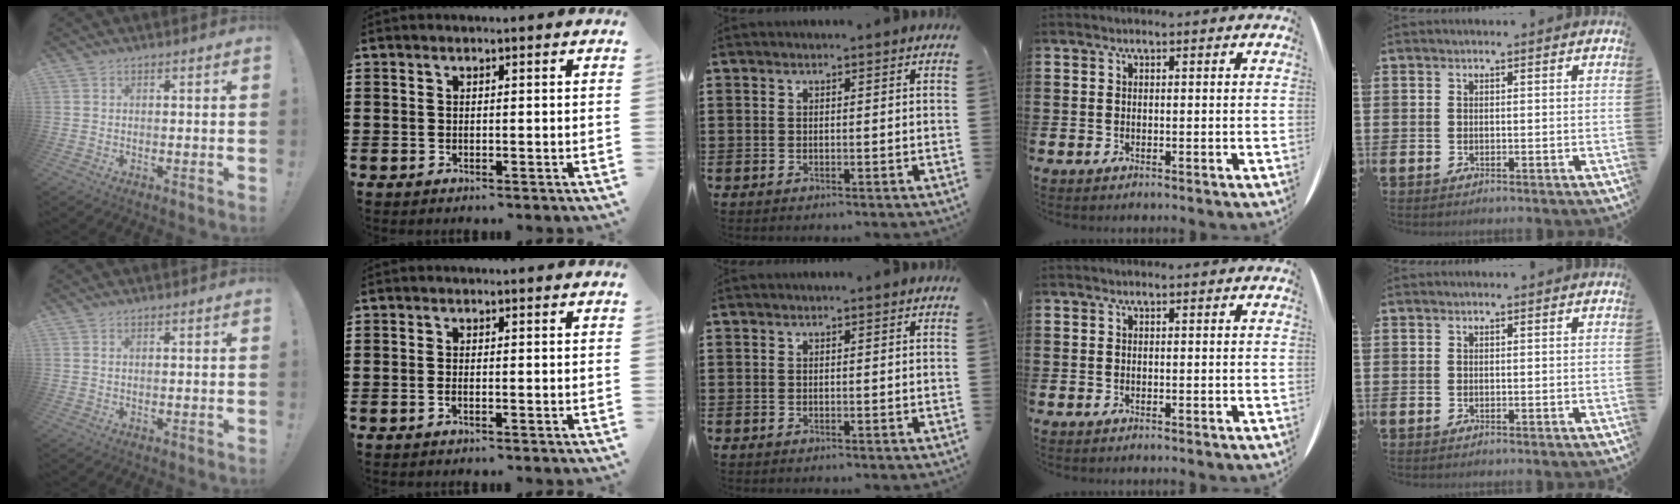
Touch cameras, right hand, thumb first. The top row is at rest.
{"thumb": {"total": 0.8, "force": [0.4, 0.2, 0.6], "torque": [-0.011, 0.000, 0.008]}, "index": {"total": 0.7, "force": [-0.4, 0.1, 0.6], "torque": [-0.011, -0.004, -0.007]}}